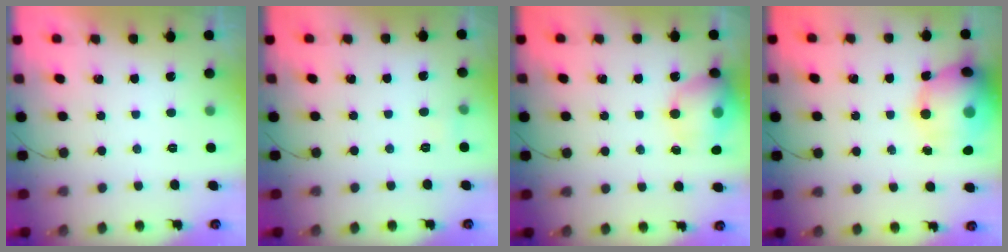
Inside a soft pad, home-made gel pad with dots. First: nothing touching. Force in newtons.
{"total": 3.4, "press": 3.2, "slide": 1.2}
{"total": 15.0, "press": 14.8, "slide": 2.6}
{"total": 16.8, "press": 16.6, "slide": 2.3}